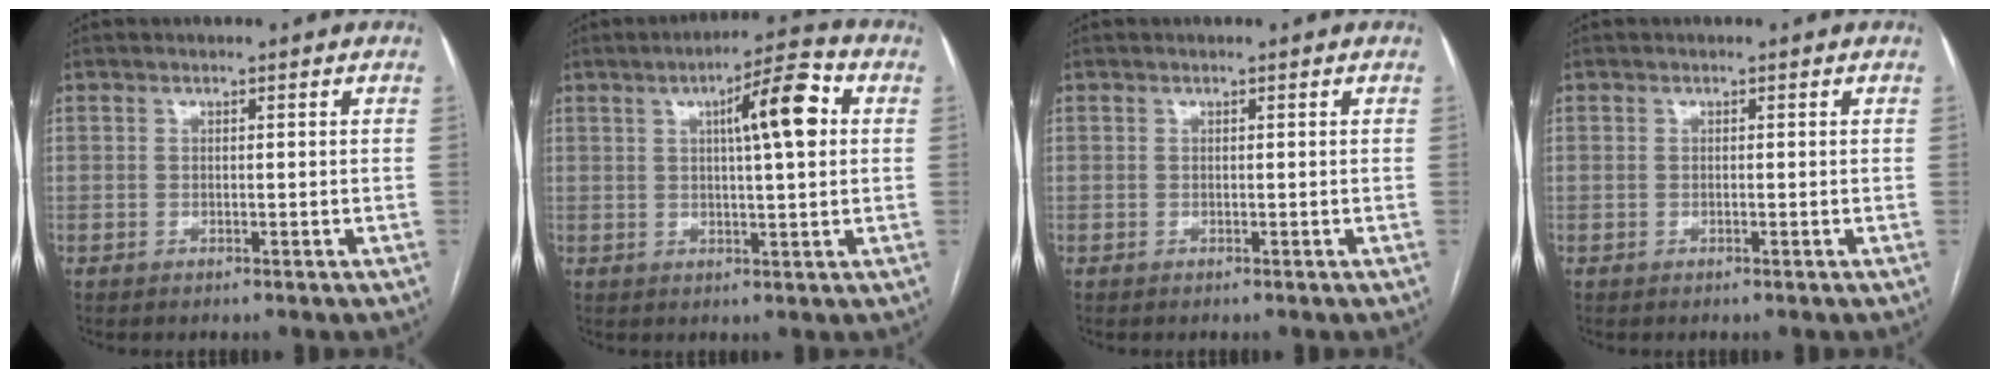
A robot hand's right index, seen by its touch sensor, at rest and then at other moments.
{"total": 9.5, "force": [2.4, 1.3, 9.1], "torque": [-0.137, 0.019, 0.034]}
{"total": 0.0}
{"total": 0.0}